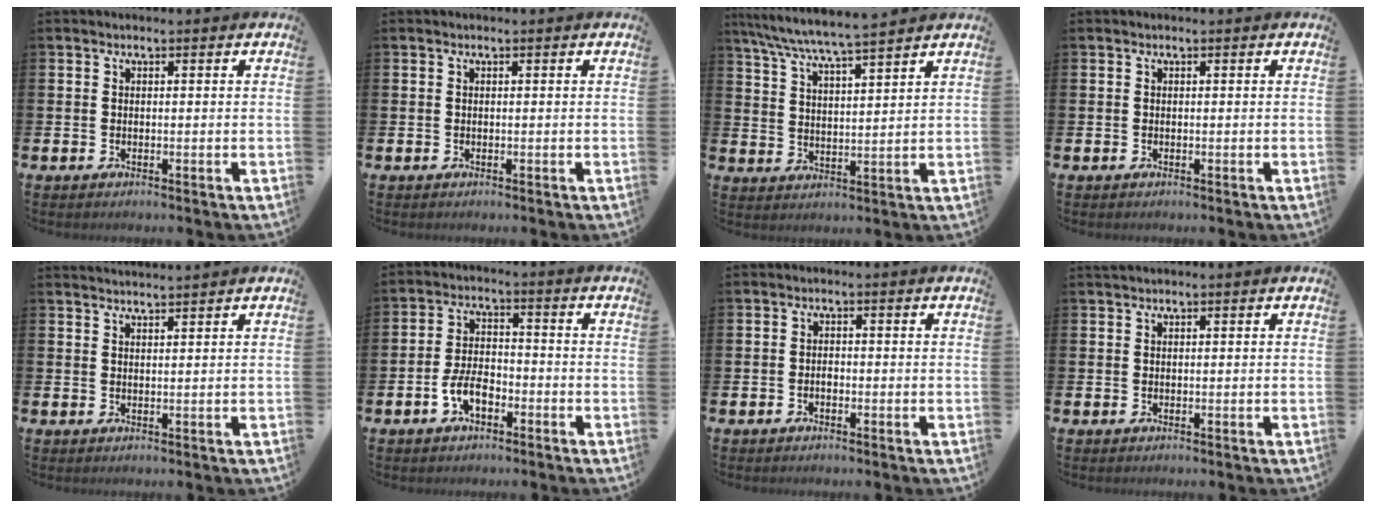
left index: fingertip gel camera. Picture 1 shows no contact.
{"total": 0.0}
{"total": 6.5, "force": [6.2, -0.2, 1.9], "torque": [-0.056, -0.038, 0.109]}
{"total": 0.0}
{"total": 1.8, "force": [1.8, -0.3, -0.1], "torque": [0.008, -0.011, 0.031]}
{"total": 4.6, "force": [-2.3, 2.4, 3.3], "torque": [-0.062, 0.009, -0.044]}
{"total": 0.9, "force": [-0.5, 0.6, 0.5], "torque": [-0.001, -0.002, -0.012]}
{"total": 0.7, "force": [0.6, 0.0, 0.2], "torque": [0.003, -0.001, 0.010]}